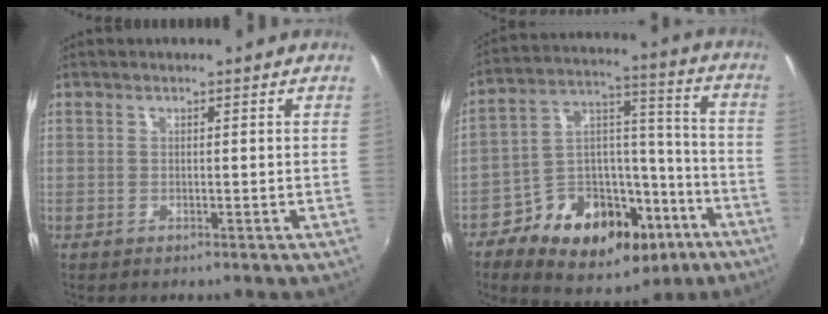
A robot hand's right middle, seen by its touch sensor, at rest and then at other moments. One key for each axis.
{"total": 19.8, "fx": -10.8, "fy": 12.8, "fz": 10.5, "tx": -0.187, "ty": 0.054, "tz": -0.148}